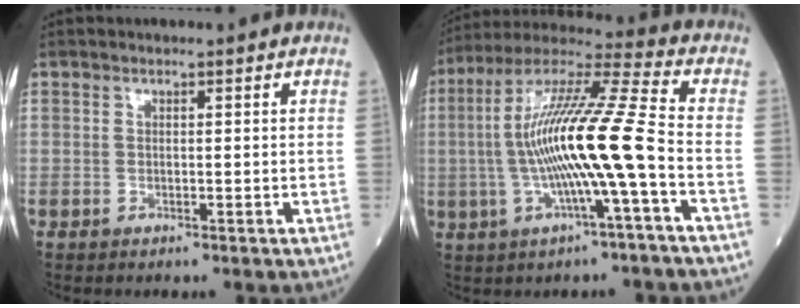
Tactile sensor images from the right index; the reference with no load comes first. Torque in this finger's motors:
{"motor_torque": [1.87, -0.26, 1.06, 0.21]}